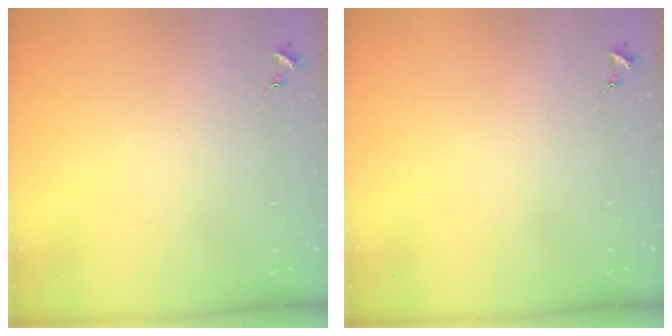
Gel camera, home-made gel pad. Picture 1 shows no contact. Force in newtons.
{"total": 0.0}